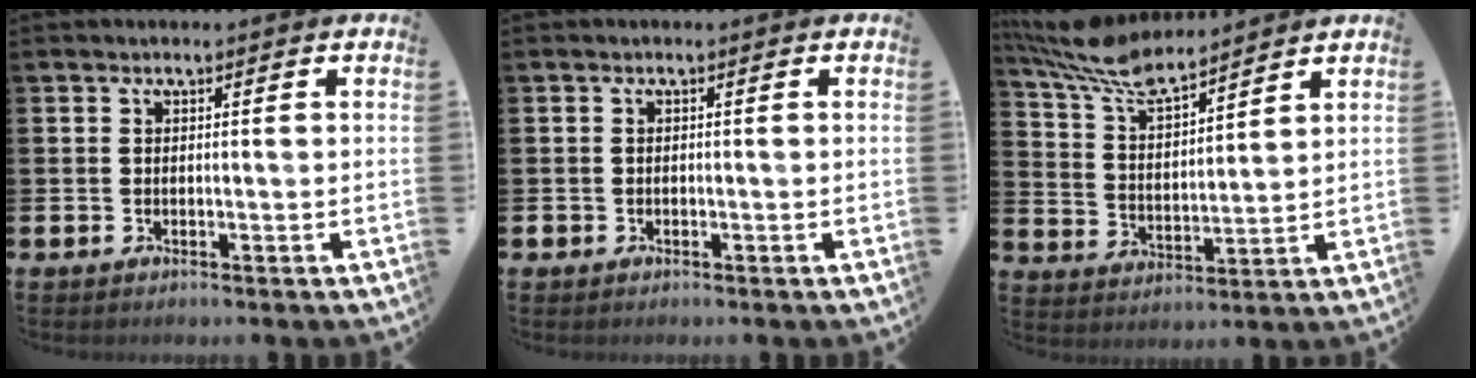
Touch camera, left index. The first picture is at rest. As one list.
[{"total": 0.6, "force": [-0.2, 0.5, 0.0], "torque": [-0.002, 0.006, -0.007]}, {"total": 8.0, "force": [7.2, 1.9, 3.1], "torque": [-0.088, -0.035, 0.129]}]